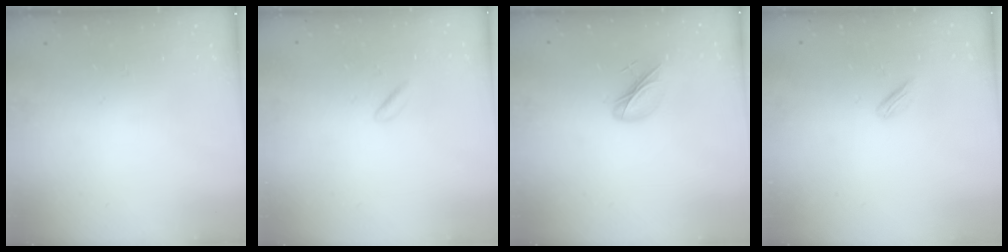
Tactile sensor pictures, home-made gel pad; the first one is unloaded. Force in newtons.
{"total": 0.9, "press": 0.6, "slide": 0.7}
{"total": 7.3, "press": 7.1, "slide": 1.7}
{"total": 2.4, "press": 2.3, "slide": 0.6}